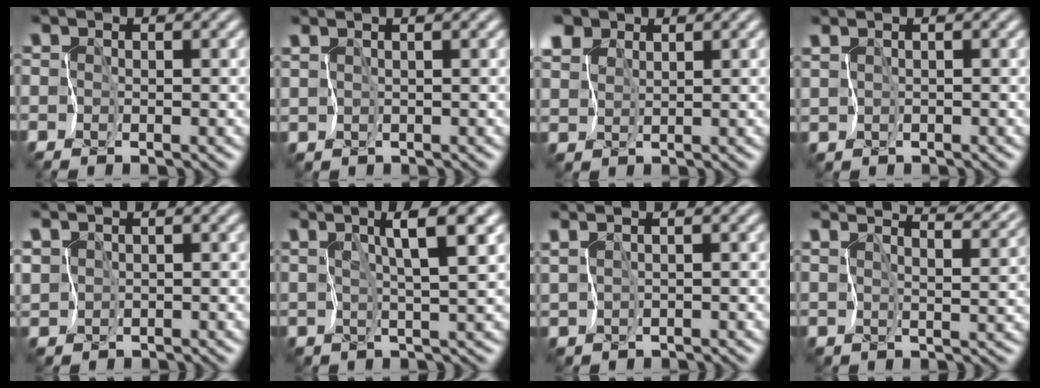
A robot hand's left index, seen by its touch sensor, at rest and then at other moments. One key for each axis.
{"total": 1.4, "fx": 1.3, "fy": -0.3, "fz": 0.5, "tx": -0.009, "ty": 0.007, "tz": 0.027}
{"total": 3.3, "fx": 2.7, "fy": 1.8, "fz": 0.5, "tx": -0.040, "ty": 0.004, "tz": 0.059}
{"total": 0.6, "fx": 0.5, "fy": 0.2, "fz": -0.3, "tx": 0.003, "ty": -0.001, "tz": 0.013}
{"total": 1.0, "fx": 0.7, "fy": 0.6, "fz": -0.4, "tx": 0.000, "ty": -0.002, "tz": 0.017}
{"total": 5.0, "fx": 2.6, "fy": 0.4, "fz": 4.2, "tx": -0.062, "ty": 0.010, "tz": 0.045}
{"total": 1.5, "fx": 1.4, "fy": -0.2, "fz": 0.3, "tx": -0.013, "ty": 0.008, "tz": 0.032}
{"total": 9.4, "fx": 8.3, "fy": 1.9, "fz": 3.9, "tx": -0.058, "ty": 0.024, "tz": 0.104}